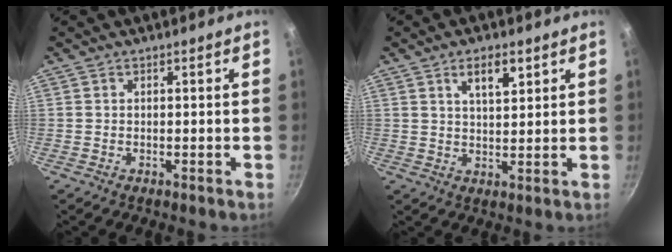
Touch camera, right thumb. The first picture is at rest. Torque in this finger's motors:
{"motor_torque": [0.43, 1.42, 0.25, -0.06, 0.17]}